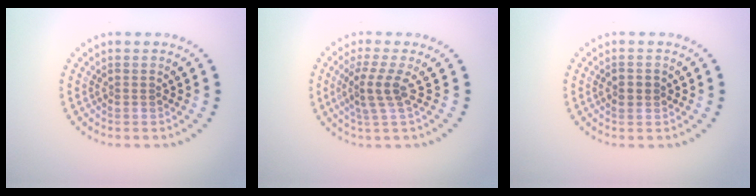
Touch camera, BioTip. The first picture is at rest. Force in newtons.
{"total": 2.6, "press": 1.9, "slide": 1.7}
{"total": 1.4, "press": 1.4, "slide": 0.3}